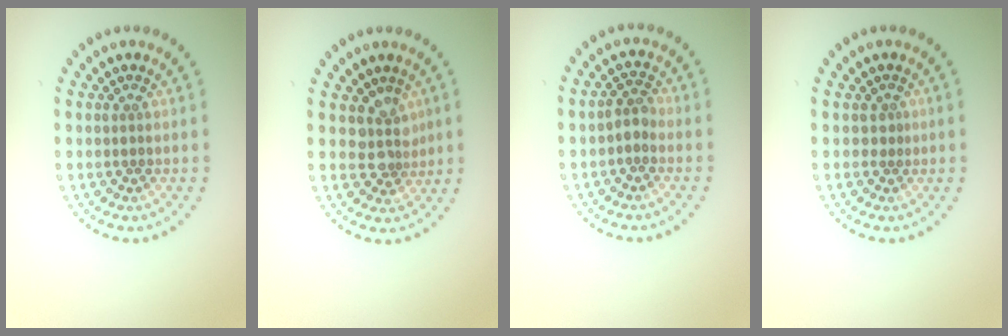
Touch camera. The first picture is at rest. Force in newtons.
{"total": 2.5, "press": 1.9, "slide": 1.6}
{"total": 1.6, "press": 1.4, "slide": 0.7}
{"total": 0.7, "press": 0.4, "slide": 0.6}